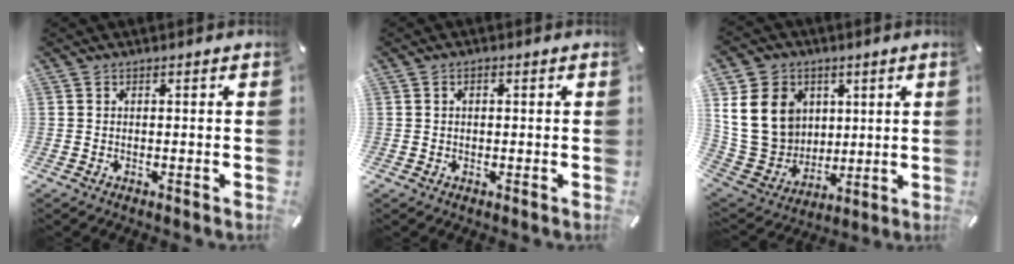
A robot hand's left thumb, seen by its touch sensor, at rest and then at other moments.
{"total": 1.0, "force": [0.1, 0.7, 0.7], "torque": [-0.014, 0.005, 0.000]}
{"total": 17.3, "force": [4.4, 14.9, 7.6], "torque": [-0.164, -0.019, 0.087]}